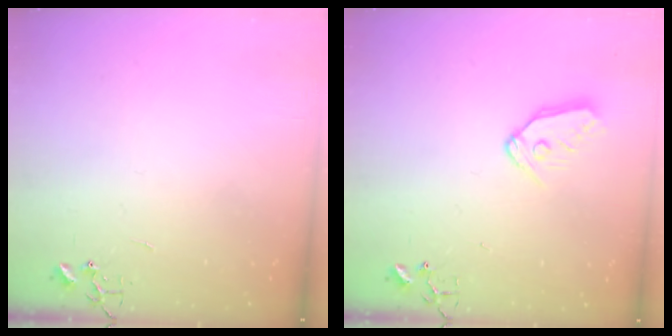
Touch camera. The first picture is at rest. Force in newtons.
{"total": 10.0, "press": 9.9, "slide": 1.1}